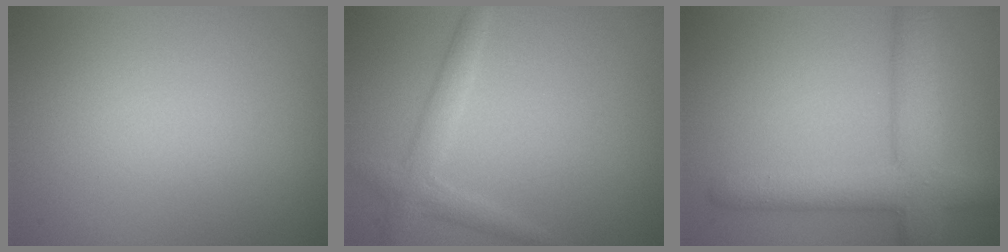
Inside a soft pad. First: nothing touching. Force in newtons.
{"total": 2.3, "press": 2.3, "slide": 0.1}
{"total": 6.4, "press": 6.4, "slide": 0.2}